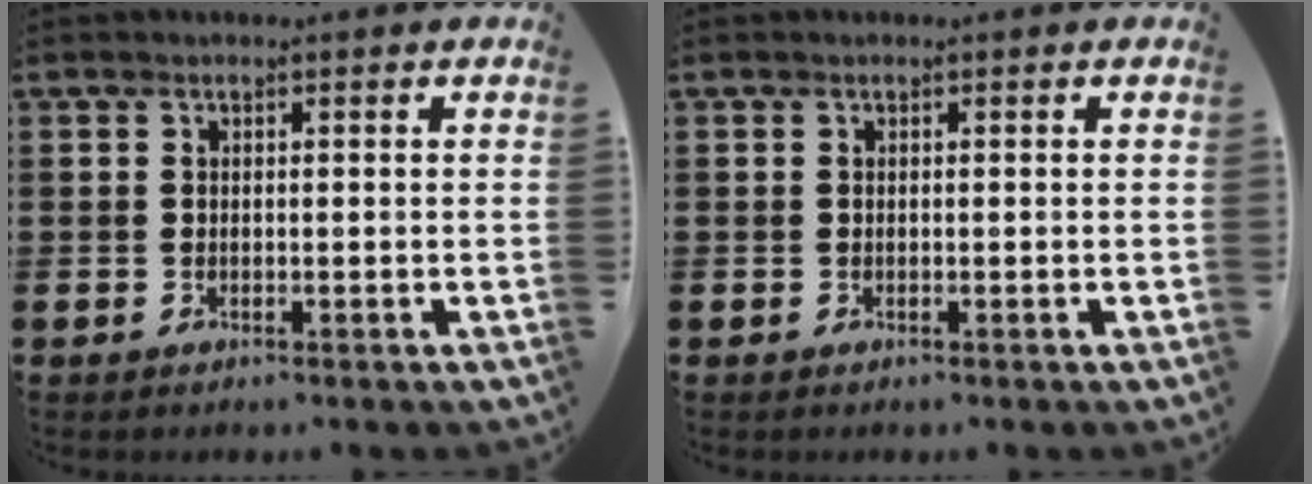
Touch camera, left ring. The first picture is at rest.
{"total": 0.0}